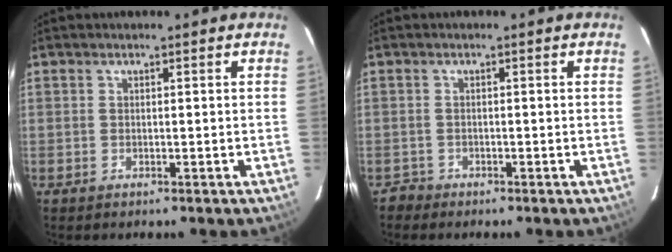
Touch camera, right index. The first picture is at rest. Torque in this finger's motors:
{"motor_torque": [0.08, 0.00, 0.02, 0.00]}